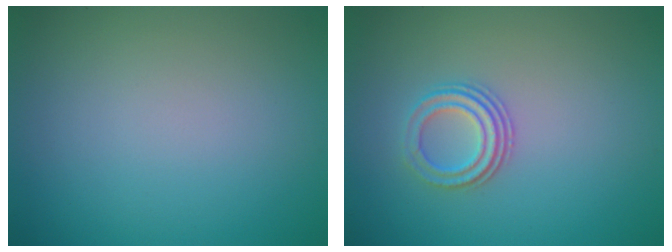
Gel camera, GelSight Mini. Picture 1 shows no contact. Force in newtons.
{"total": 2.8, "press": 2.2, "slide": 1.7}